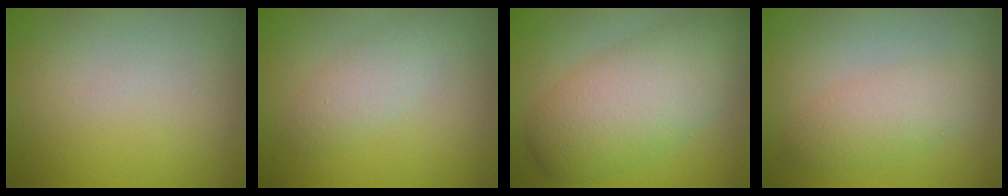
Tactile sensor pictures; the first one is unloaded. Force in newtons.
{"total": 2.3, "press": 2.3, "slide": 0.2}
{"total": 7.9, "press": 7.9, "slide": 0.1}
{"total": 2.9, "press": 2.9, "slide": 0.1}